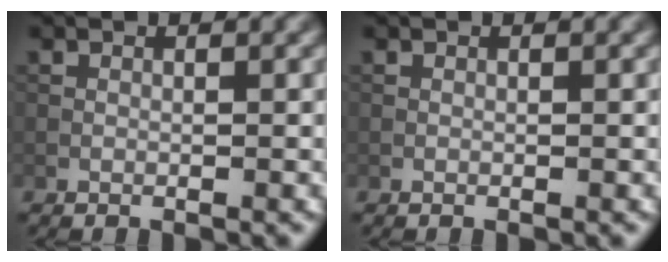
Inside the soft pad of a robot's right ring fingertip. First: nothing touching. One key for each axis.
{"total": 0.0}